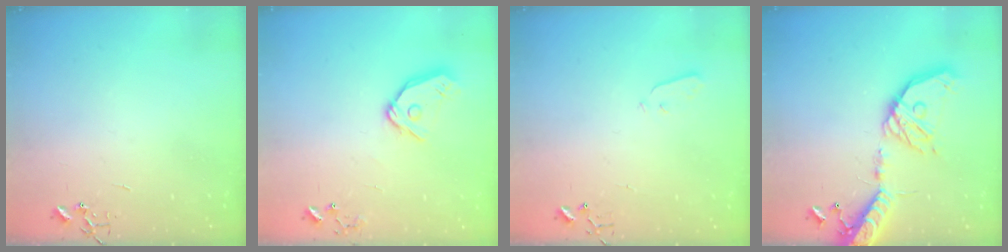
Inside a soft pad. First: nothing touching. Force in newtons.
{"total": 12.2, "press": 12.1, "slide": 1.5}
{"total": 3.0, "press": 3.0, "slide": 0.3}
{"total": 20.9, "press": 20.5, "slide": 3.9}